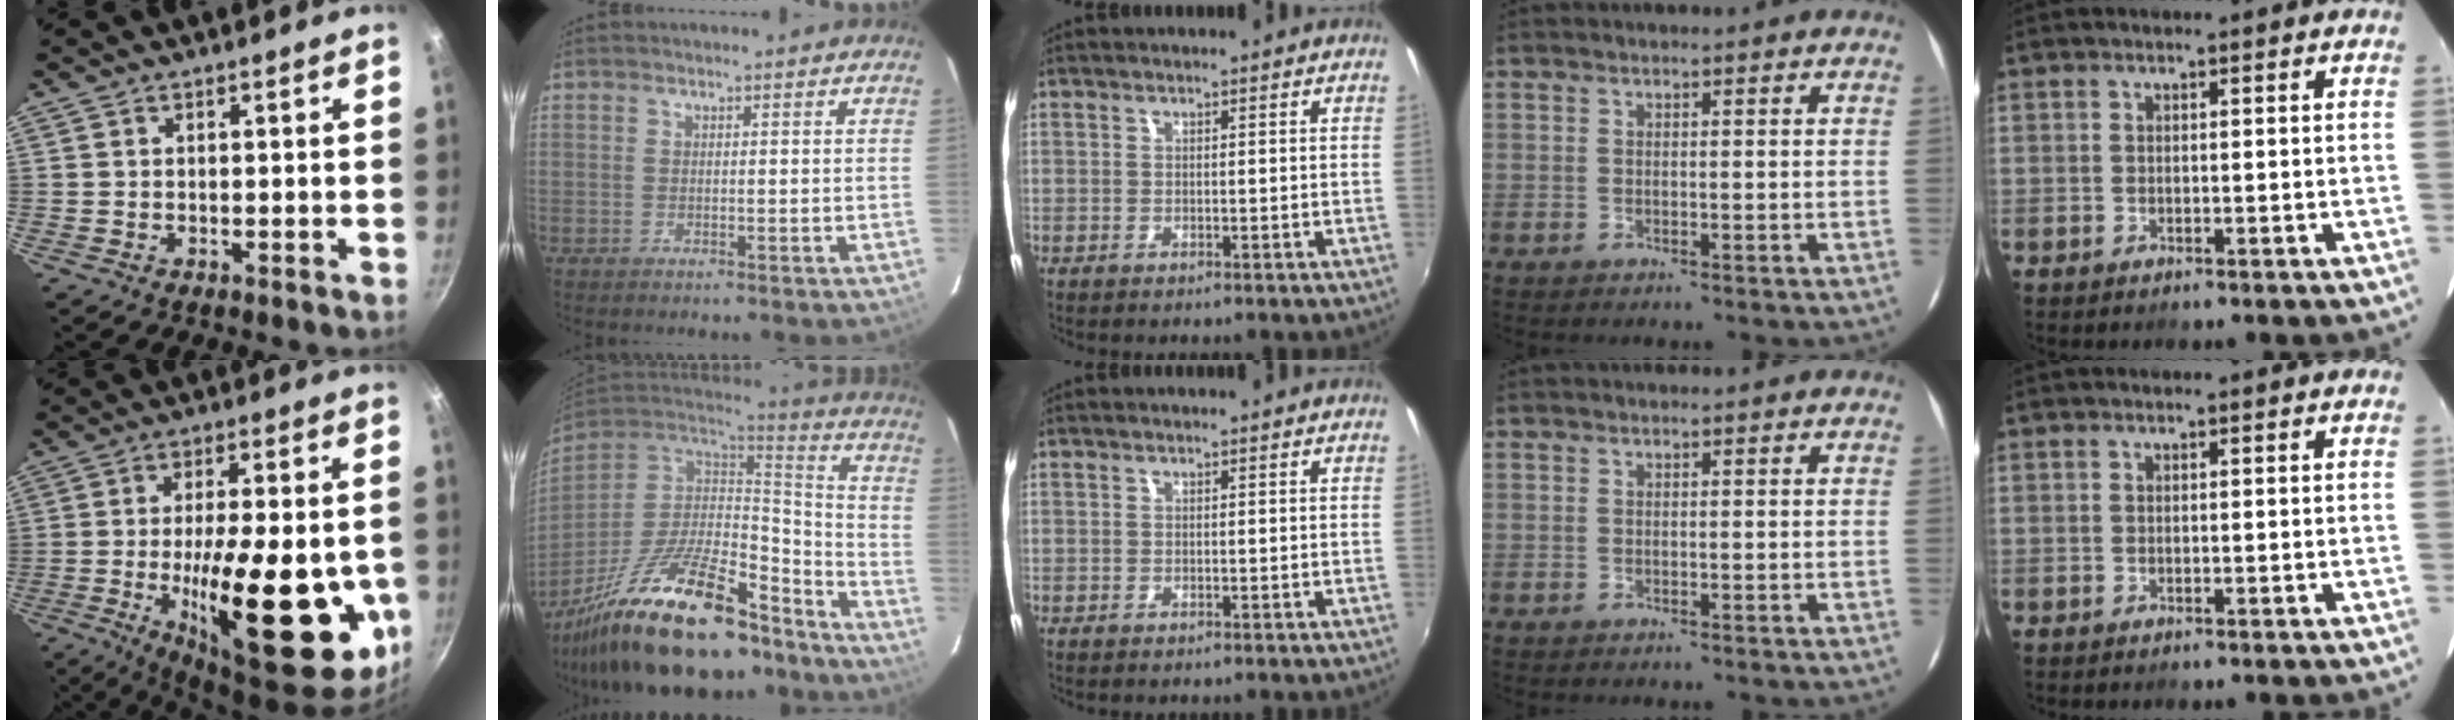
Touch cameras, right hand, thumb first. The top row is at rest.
{"thumb": {"total": 27.5, "force": [-5.8, 9.9, 25.0], "torque": [-0.347, -0.008, -0.072]}, "index": {"total": 32.3, "force": [-22.6, 11.6, 20.0], "torque": [-0.367, -0.021, -0.344]}}